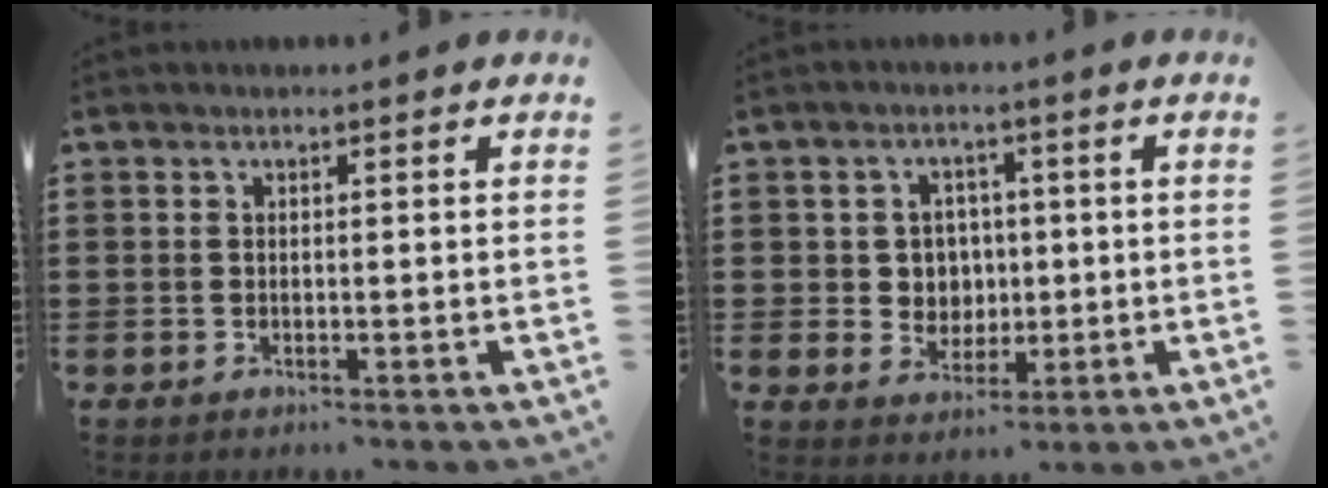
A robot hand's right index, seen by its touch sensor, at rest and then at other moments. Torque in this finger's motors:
{"motor_torque": [0.86, -0.02, 0.32, 0.06]}